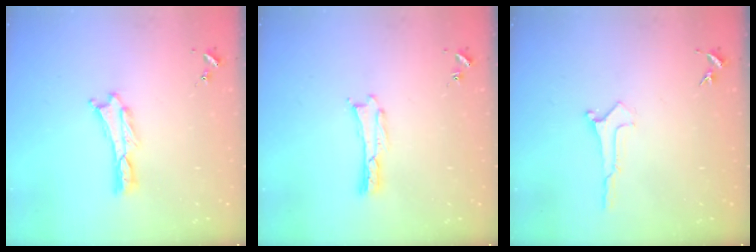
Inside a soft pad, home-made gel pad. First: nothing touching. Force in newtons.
{"total": 0.0}
{"total": 0.0}